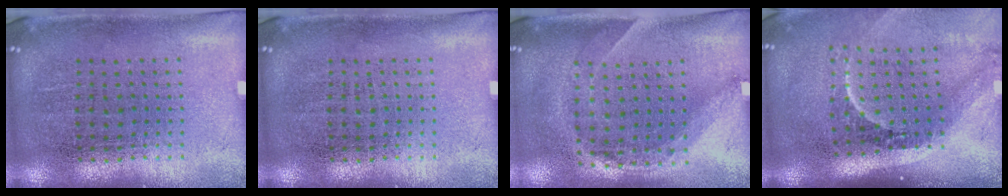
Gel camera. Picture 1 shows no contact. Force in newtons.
{"total": 0.0}
{"total": 1.4, "press": 1.1, "slide": 0.9}
{"total": 2.3, "press": 1.4, "slide": 1.8}